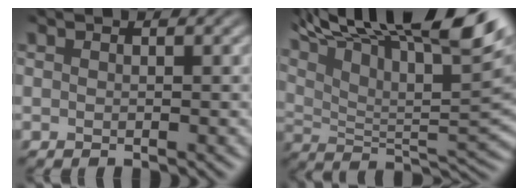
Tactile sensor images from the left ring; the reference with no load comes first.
{"total": 16.8, "force": [9.6, 5.4, 12.6], "torque": [-0.221, 0.037, 0.153]}